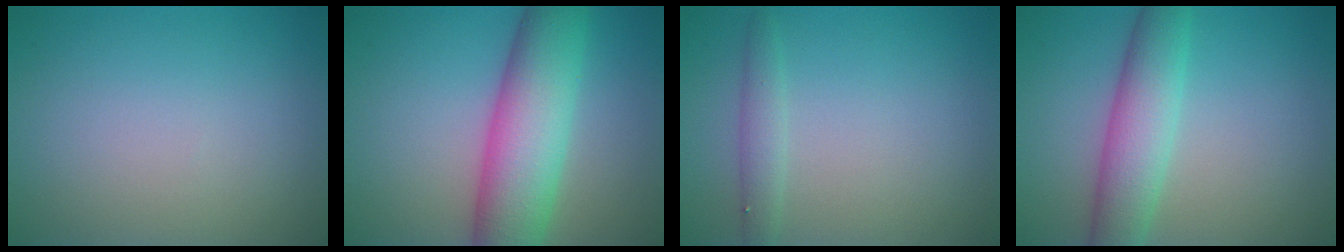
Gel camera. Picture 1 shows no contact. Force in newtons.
{"total": 9.3, "press": 9.3, "slide": 0.2}
{"total": 1.6, "press": 1.6, "slide": 0.0}
{"total": 5.3, "press": 5.3, "slide": 0.0}